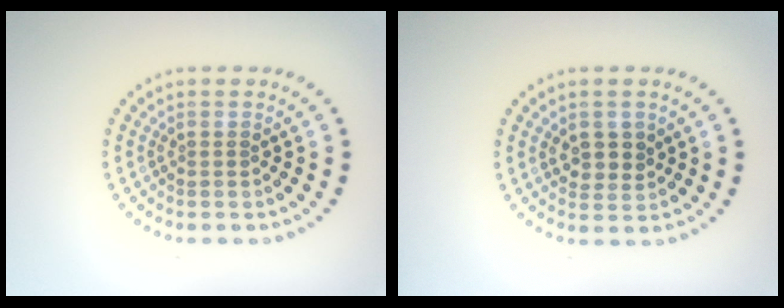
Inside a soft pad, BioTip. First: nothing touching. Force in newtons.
{"total": 2.3, "press": 2.1, "slide": 0.8}